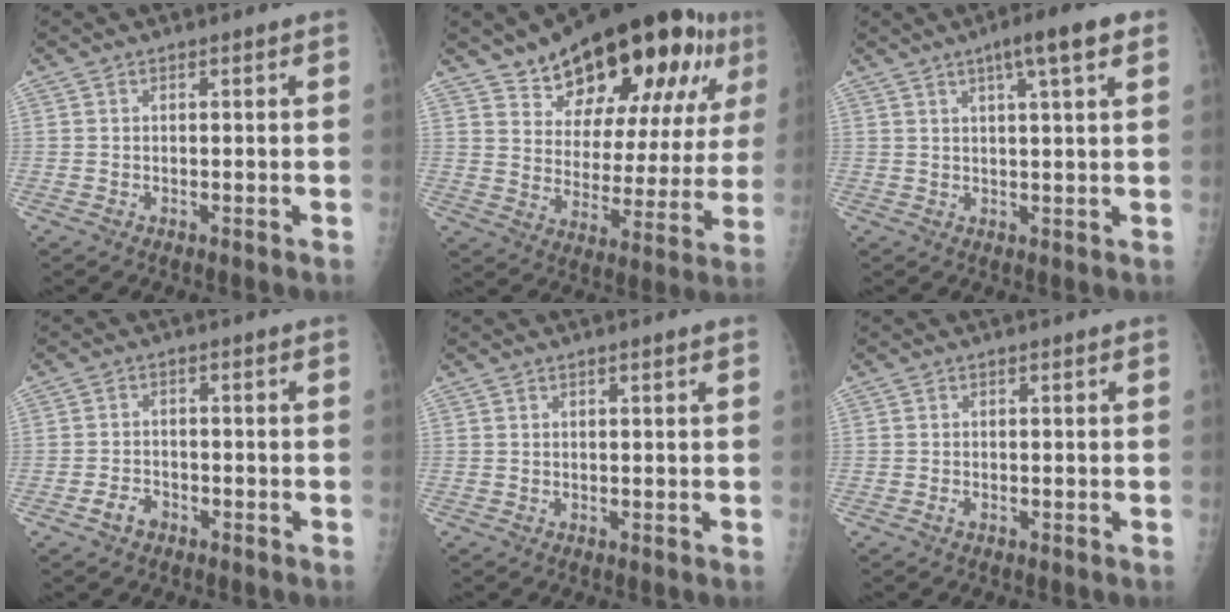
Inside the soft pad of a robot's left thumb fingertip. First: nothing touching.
{"total": 24.5, "force": [14.5, 10.5, 16.7], "torque": [-0.205, -0.041, 0.215]}
{"total": 8.1, "force": [4.3, 1.1, 6.8], "torque": [-0.100, -0.002, 0.061]}
{"total": 3.0, "force": [-1.8, 2.0, 1.3], "torque": [-0.019, 0.015, -0.030]}
{"total": 1.6, "force": [1.0, 0.1, 1.3], "torque": [-0.021, -0.003, 0.013]}
{"total": 0.7, "force": [-0.3, 0.4, 0.5], "torque": [-0.011, 0.001, -0.006]}